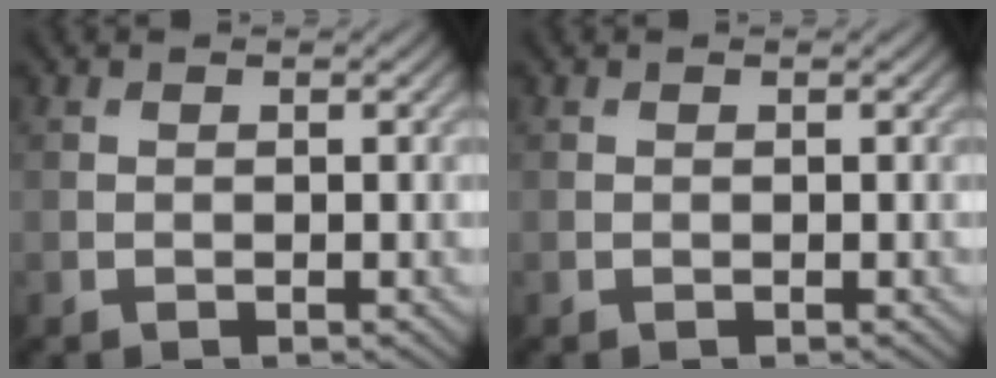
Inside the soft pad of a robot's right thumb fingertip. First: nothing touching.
{"total": 0.0}